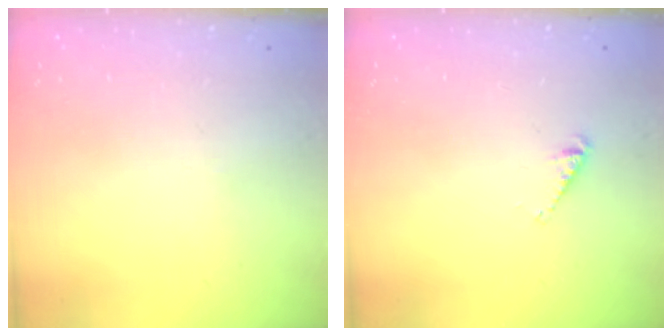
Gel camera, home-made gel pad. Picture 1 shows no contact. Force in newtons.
{"total": 2.6, "press": 2.6, "slide": 0.5}